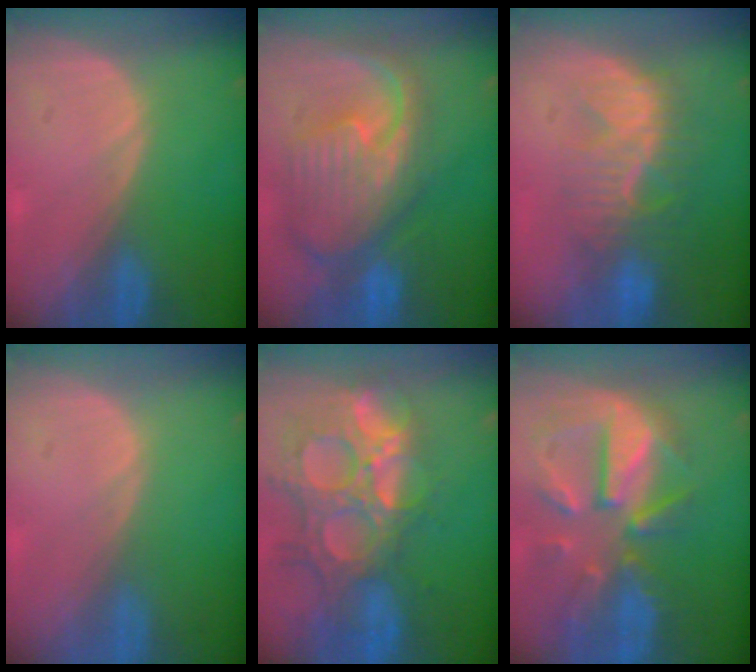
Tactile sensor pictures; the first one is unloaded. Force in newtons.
{"total": 12.0, "press": 10.4, "slide": 6.0}
{"total": 9.1, "press": 8.4, "slide": 3.5}
{"total": 0.0}
{"total": 14.8, "press": 12.3, "slide": 8.3}
{"total": 11.3, "press": 9.9, "slide": 5.5}